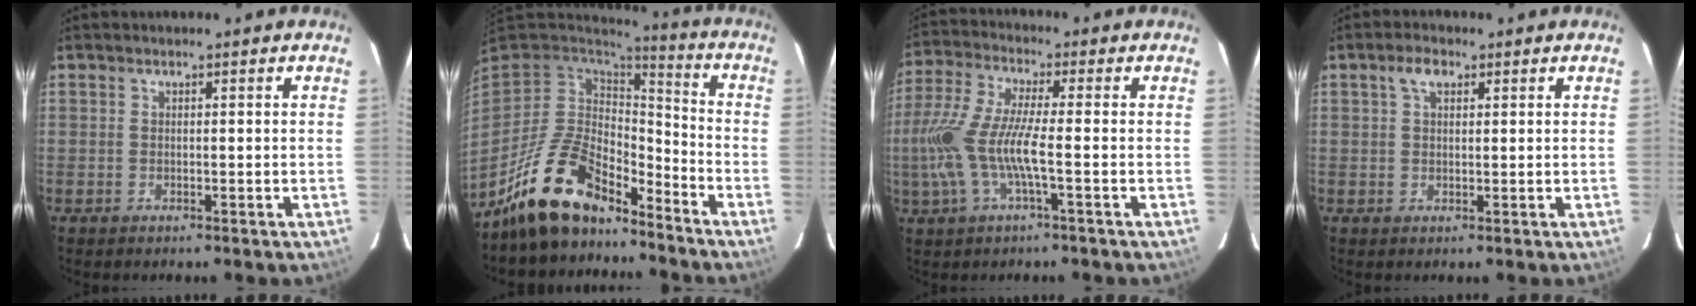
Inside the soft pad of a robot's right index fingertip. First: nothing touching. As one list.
[{"total": 15.7, "force": [-12.3, 6.5, 7.3], "torque": [-0.161, 0.000, -0.213]}, {"total": 12.1, "force": [-2.9, 1.4, 11.7], "torque": [-0.242, -0.007, -0.055]}, {"total": 2.9, "force": [1.3, 1.7, 2.0], "torque": [-0.037, 0.010, 0.023]}]